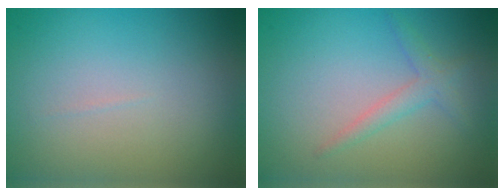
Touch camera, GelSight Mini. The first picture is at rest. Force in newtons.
{"total": 1.8, "press": 1.8, "slide": 0.1}